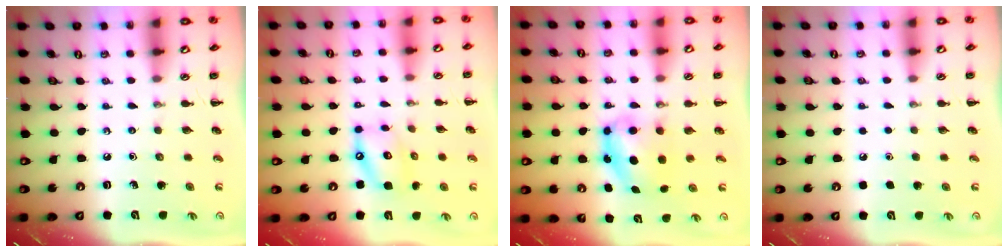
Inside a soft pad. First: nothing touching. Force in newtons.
{"total": 11.5, "press": 11.2, "slide": 2.2}
{"total": 6.4, "press": 6.3, "slide": 0.6}
{"total": 1.6, "press": 1.6, "slide": 0.1}